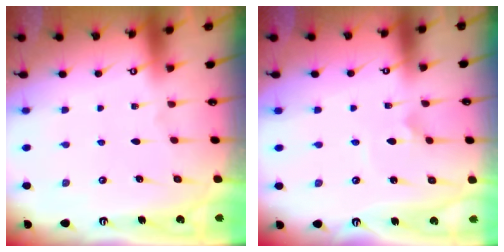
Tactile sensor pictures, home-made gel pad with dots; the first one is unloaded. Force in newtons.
{"total": 2.5, "press": 2.5, "slide": 0.2}